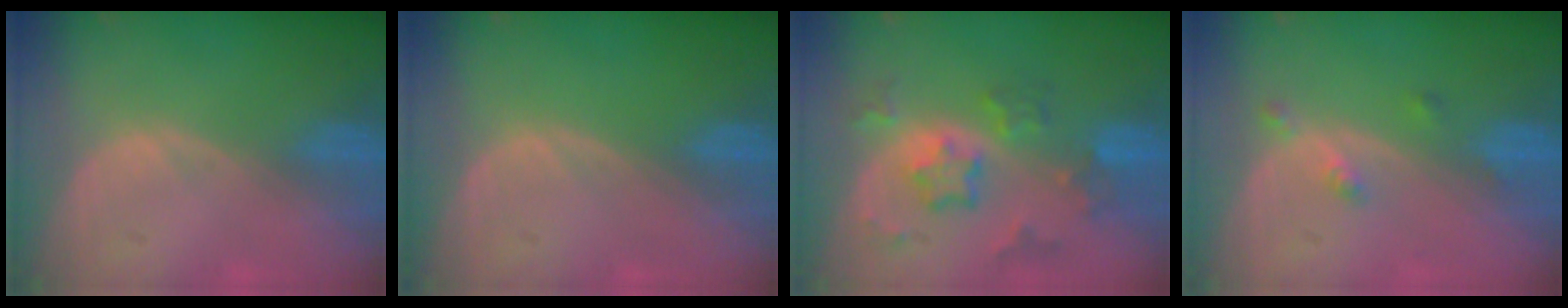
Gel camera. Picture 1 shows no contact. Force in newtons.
{"total": 0.0}
{"total": 7.8, "press": 6.8, "slide": 3.9}
{"total": 2.4, "press": 2.0, "slide": 1.3}